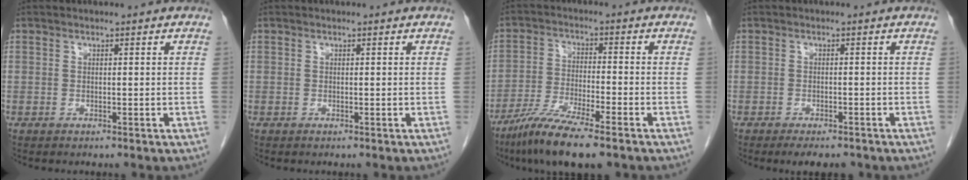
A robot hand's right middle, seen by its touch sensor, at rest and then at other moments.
{"total": 0.0}
{"total": 10.2, "force": [-7.4, 0.8, 7.0], "torque": [-0.133, -0.028, -0.133]}
{"total": 4.6, "force": [-3.7, 1.6, 2.2], "torque": [-0.027, -0.007, -0.048]}